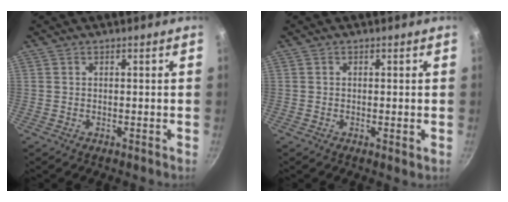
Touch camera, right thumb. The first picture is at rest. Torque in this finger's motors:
{"motor_torque": [-0.58, -0.23, -0.35, -0.21, 0.00]}